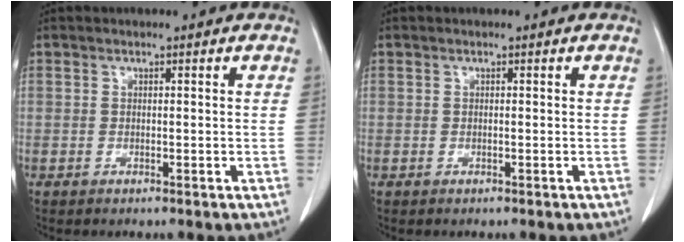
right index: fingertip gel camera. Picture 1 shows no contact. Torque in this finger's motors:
{"motor_torque": [0.13, 0.06, 0.02, 0.01]}